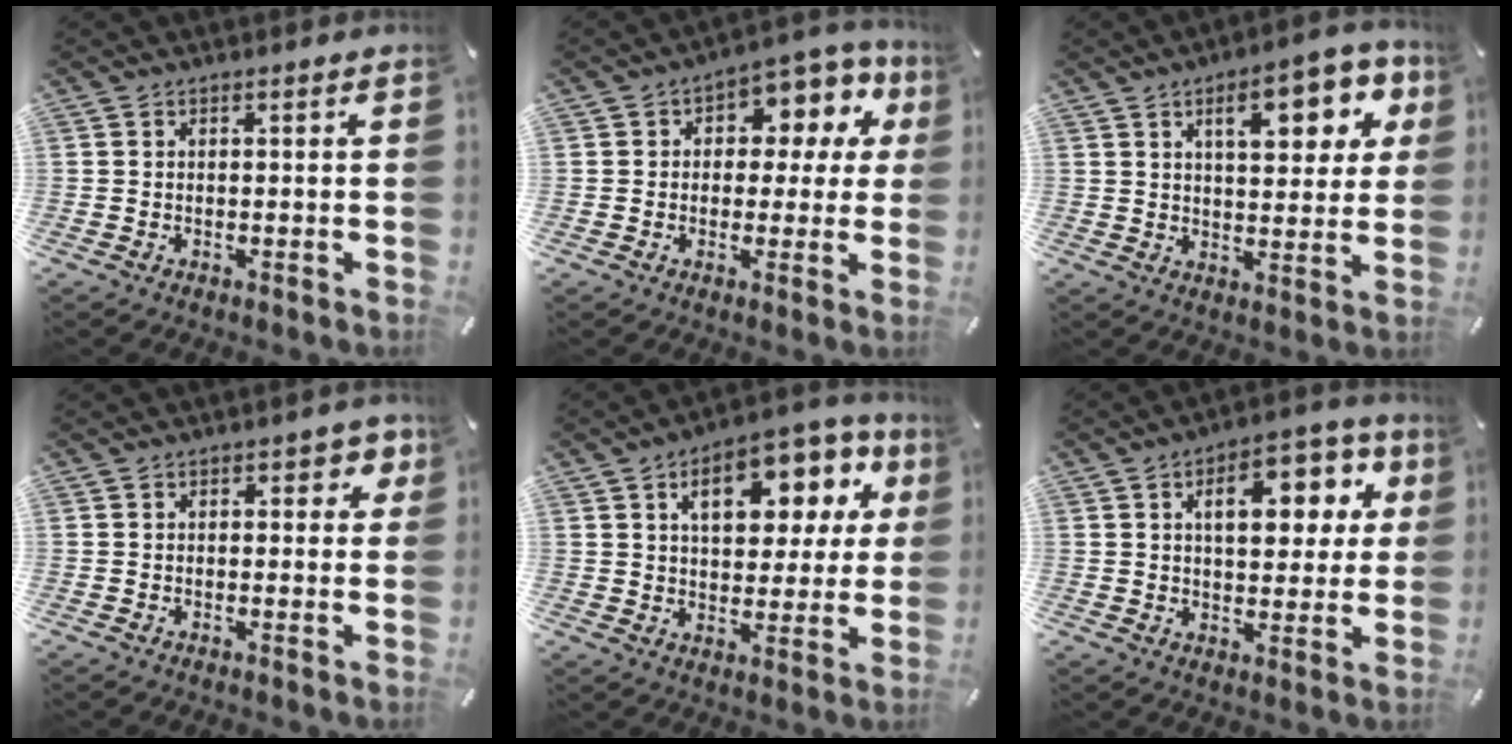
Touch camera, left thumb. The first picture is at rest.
{"total": 8.8, "force": [2.7, 6.2, 5.7], "torque": [-0.072, -0.015, 0.044]}
{"total": 14.3, "force": [6.3, 6.4, 11.1], "torque": [-0.150, -0.015, 0.100]}
{"total": 3.4, "force": [1.0, 2.2, 2.4], "torque": [-0.011, -0.005, 0.007]}
{"total": 15.5, "force": [6.9, 9.0, 10.5], "torque": [-0.147, -0.023, 0.113]}
{"total": 13.8, "force": [5.0, 8.1, 10.0], "torque": [-0.136, -0.009, 0.079]}